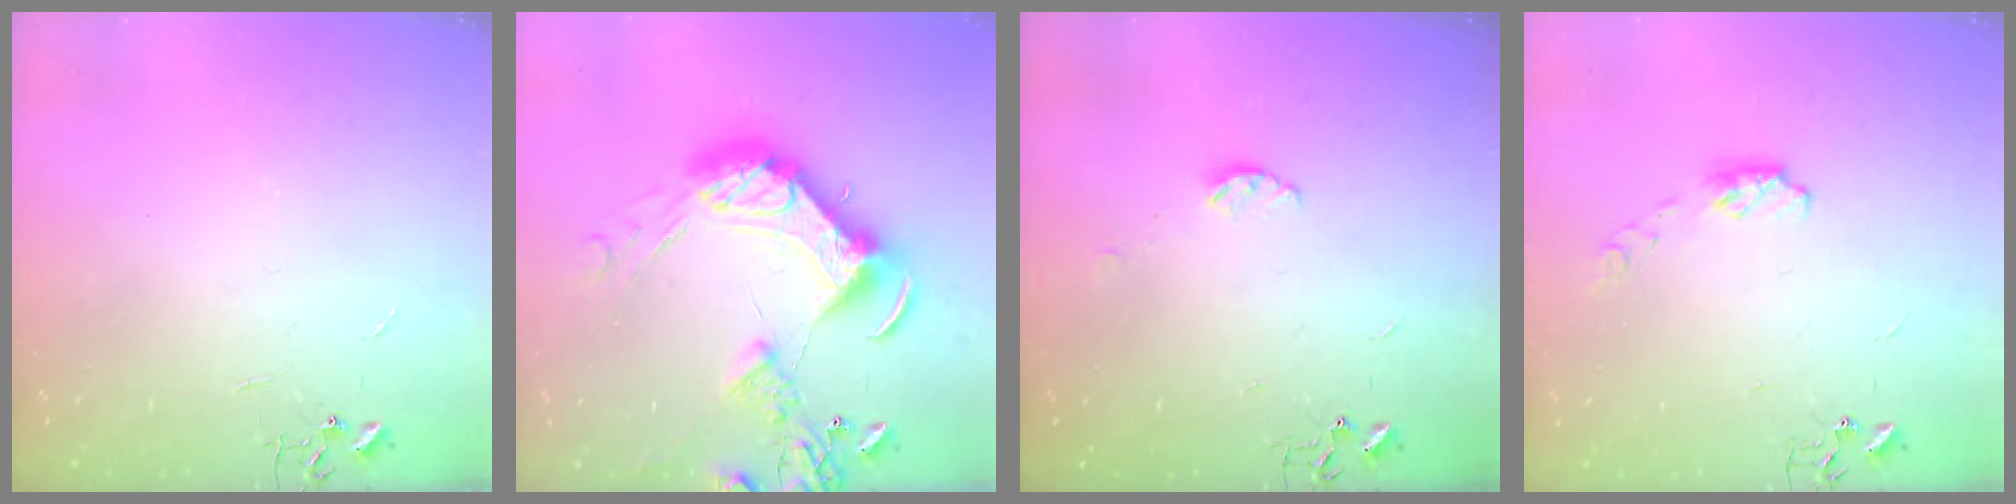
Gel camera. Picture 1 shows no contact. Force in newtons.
{"total": 23.5, "press": 23.3, "slide": 3.0}
{"total": 3.8, "press": 3.7, "slide": 0.4}
{"total": 5.0, "press": 4.9, "slide": 0.7}